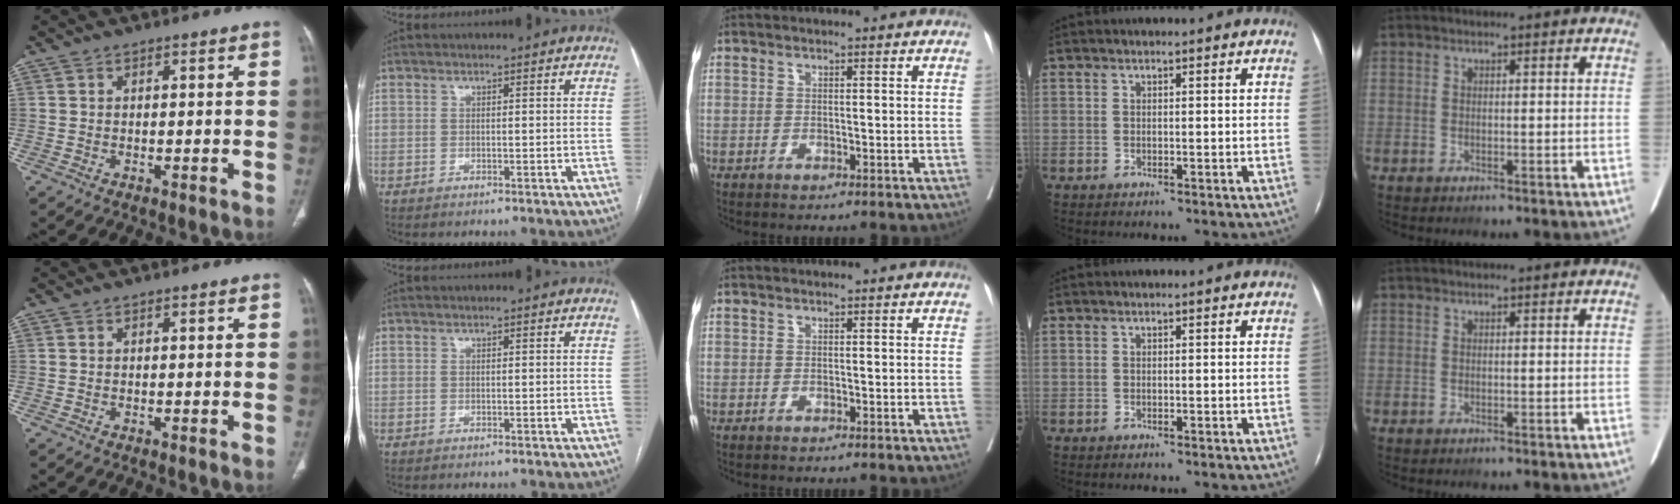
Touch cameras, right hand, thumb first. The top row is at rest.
{}